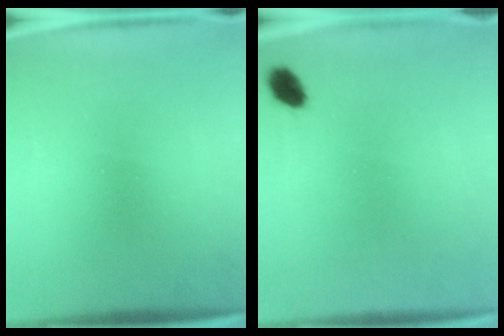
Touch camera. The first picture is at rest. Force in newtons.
{"total": 3.0}